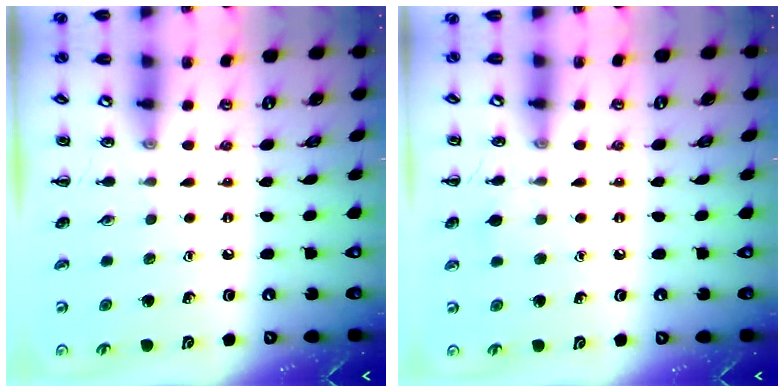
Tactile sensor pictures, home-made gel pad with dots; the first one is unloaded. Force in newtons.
{"total": 5.4, "press": 5.1, "slide": 1.8}